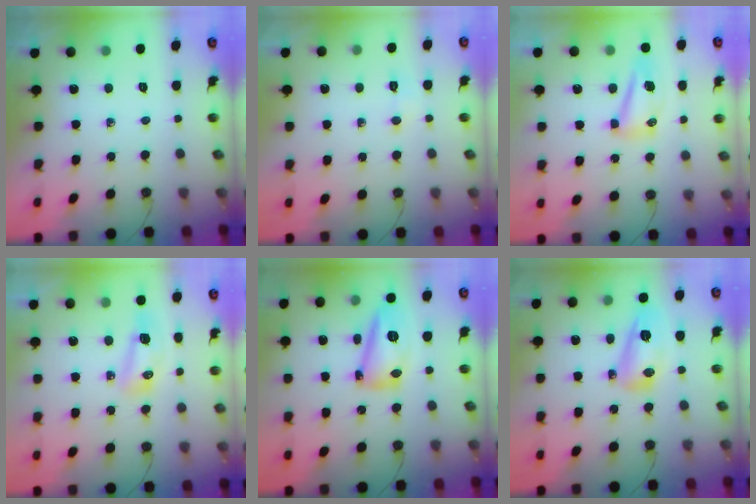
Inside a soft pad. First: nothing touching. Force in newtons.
{"total": 3.2, "press": 3.2, "slide": 0.5}
{"total": 8.2, "press": 8.2, "slide": 0.8}
{"total": 7.9, "press": 7.7, "slide": 1.8}
{"total": 14.4, "press": 14.2, "slide": 2.5}
{"total": 10.1, "press": 10.1, "slide": 0.8}